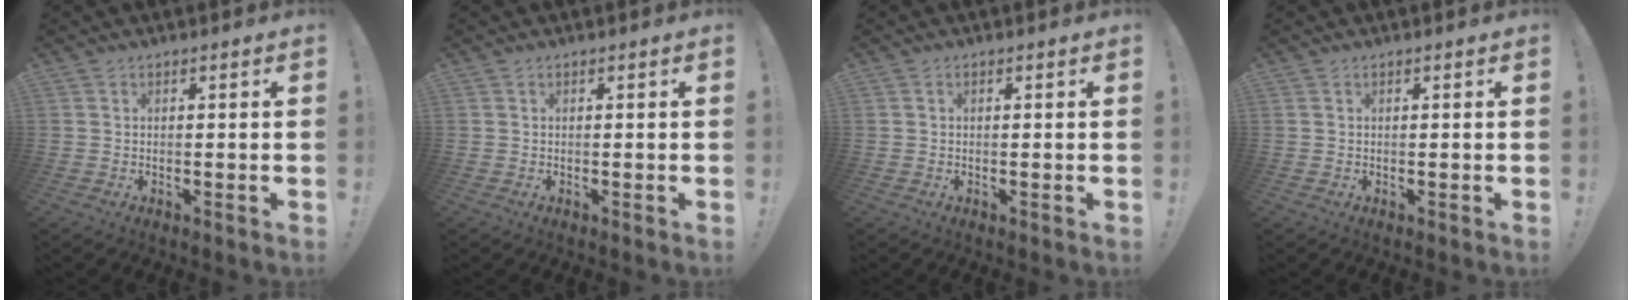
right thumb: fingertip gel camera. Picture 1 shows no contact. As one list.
[{"total": 0.0}, {"total": 0.0}, {"total": 0.0}]